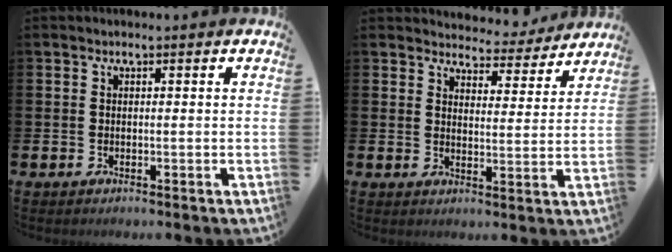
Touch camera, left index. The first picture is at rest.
{"total": 4.6, "force": [4.4, 1.2, 0.0], "torque": [-0.010, -0.038, 0.075]}